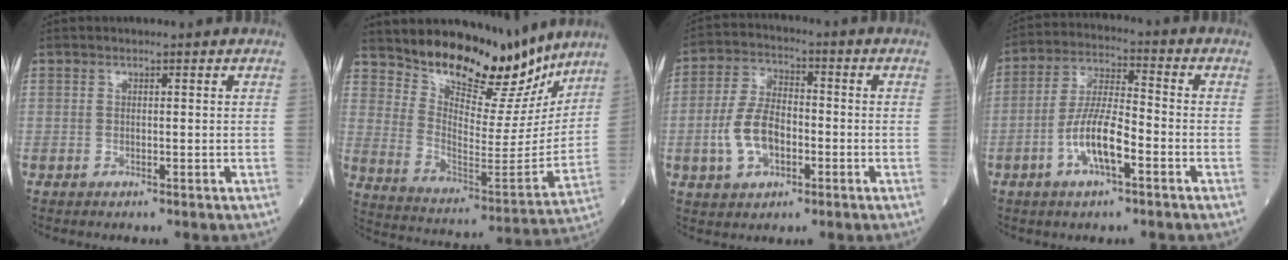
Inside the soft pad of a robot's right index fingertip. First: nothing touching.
{"total": 17.7, "force": [15.1, 4.9, 7.8], "torque": [-0.126, -0.037, 0.244]}
{"total": 8.5, "force": [-2.2, 4.9, 6.6], "torque": [-0.147, 0.012, -0.040]}
{"total": 9.2, "force": [-3.4, 2.2, 8.2], "torque": [-0.164, 0.007, -0.066]}